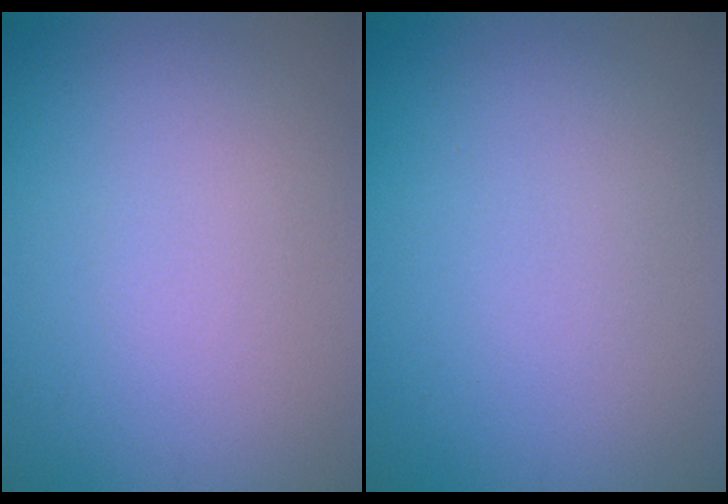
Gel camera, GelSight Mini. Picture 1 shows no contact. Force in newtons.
{"total": 0.0}